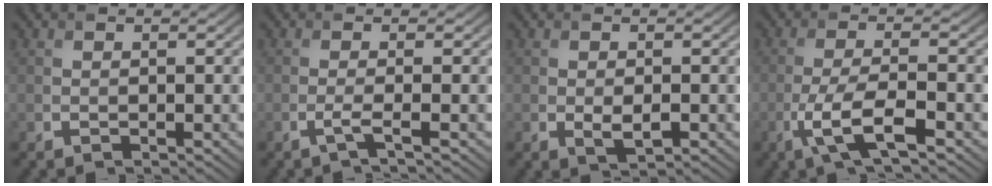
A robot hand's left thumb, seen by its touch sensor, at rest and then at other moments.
{"total": 1.9, "force": [-0.8, 0.2, 1.7], "torque": [-0.028, 0.004, -0.028]}
{"total": 2.3, "force": [-0.6, 1.2, 1.8], "torque": [-0.035, -0.009, -0.005]}
{"total": 6.2, "force": [-3.1, 1.3, 5.2], "torque": [-0.105, 0.004, -0.066]}